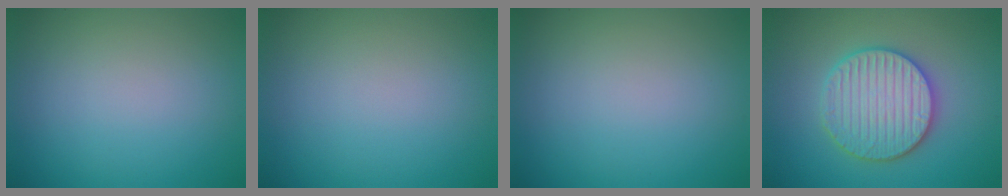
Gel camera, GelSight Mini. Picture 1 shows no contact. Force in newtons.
{"total": 0.0}
{"total": 0.0}
{"total": 5.9, "press": 5.8, "slide": 1.1}